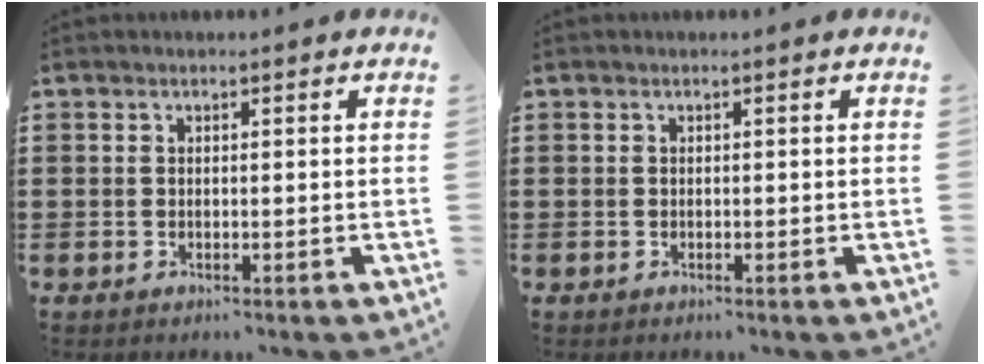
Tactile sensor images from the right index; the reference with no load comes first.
{"total": 0.0}